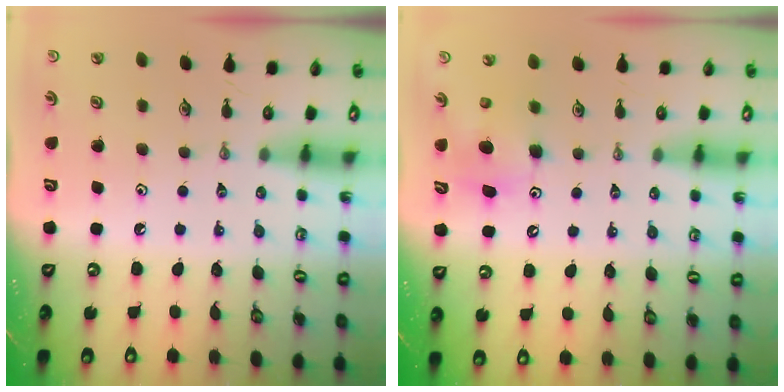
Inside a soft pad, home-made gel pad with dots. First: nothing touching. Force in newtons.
{"total": 7.3, "press": 7.0, "slide": 1.7}